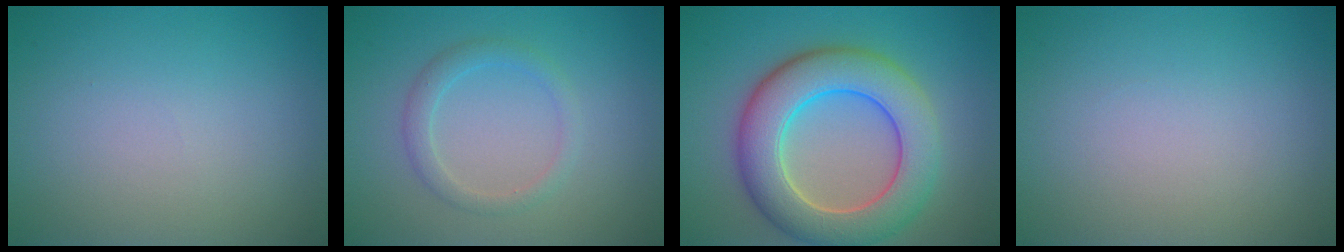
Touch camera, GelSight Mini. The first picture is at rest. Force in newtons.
{"total": 2.0, "press": 2.0, "slide": 0.2}
{"total": 8.8, "press": 8.8, "slide": 0.2}
{"total": 0.0}